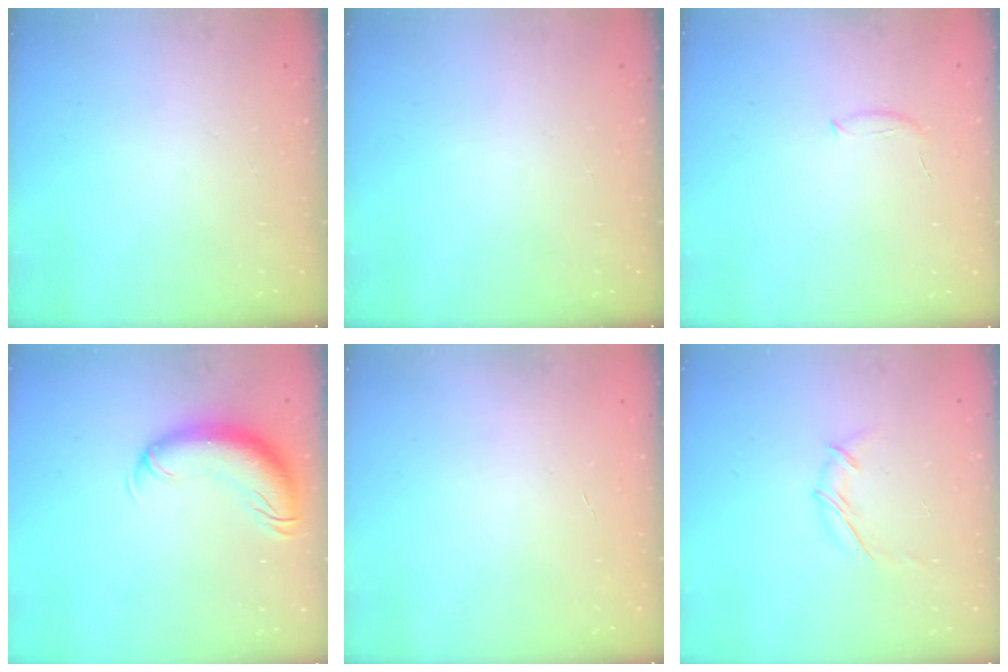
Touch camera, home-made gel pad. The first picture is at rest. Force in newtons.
{"total": 0.0}
{"total": 5.8, "press": 5.7, "slide": 1.4}
{"total": 12.9, "press": 12.6, "slide": 3.0}
{"total": 0.0}
{"total": 6.0, "press": 6.0, "slide": 0.7}